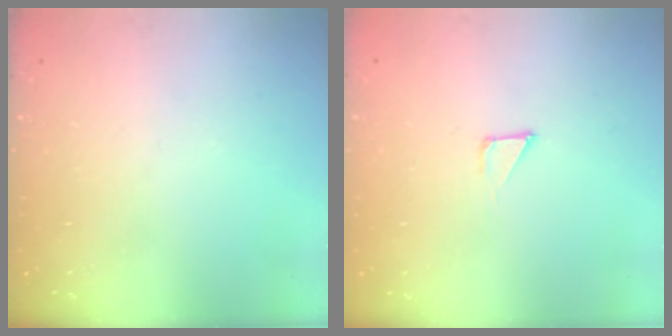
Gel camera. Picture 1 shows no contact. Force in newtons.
{"total": 1.3, "press": 1.3, "slide": 0.0}